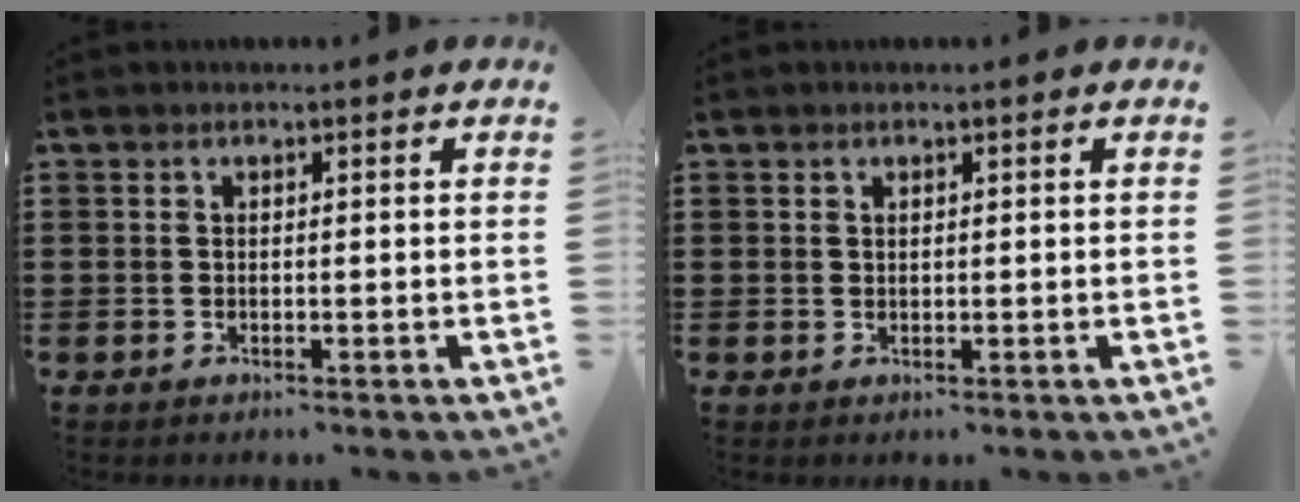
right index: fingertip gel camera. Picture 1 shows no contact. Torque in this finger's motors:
{"motor_torque": [-0.12, 0.35, -0.02, -0.01]}